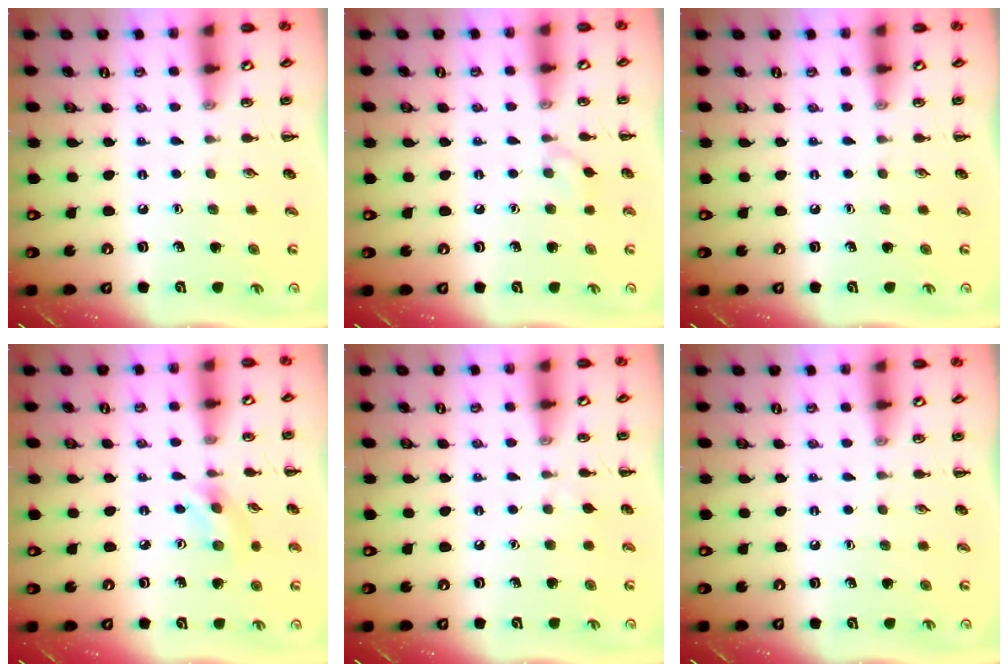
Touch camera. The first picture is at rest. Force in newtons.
{"total": 5.0, "press": 4.6, "slide": 1.9}
{"total": 0.0}
{"total": 2.7, "press": 2.6, "slide": 0.8}
{"total": 2.4, "press": 2.3, "slide": 0.9}
{"total": 0.0}